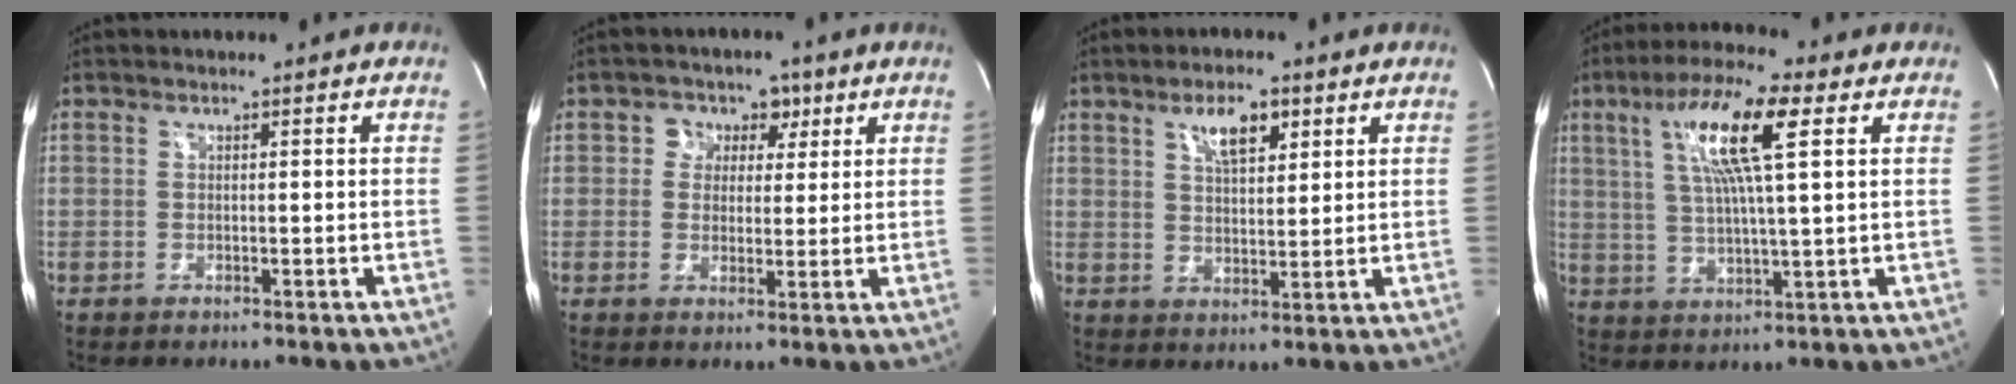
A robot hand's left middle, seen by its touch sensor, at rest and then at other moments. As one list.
[{"total": 4.5, "force": [1.7, 4.0, 1.2], "torque": [-0.010, 0.018, 0.024]}, {"total": 5.9, "force": [3.2, 2.1, 4.5], "torque": [-0.080, 0.005, 0.058]}, {"total": 12.5, "force": [4.6, 0.8, 11.6], "torque": [-0.222, 0.017, 0.080]}]